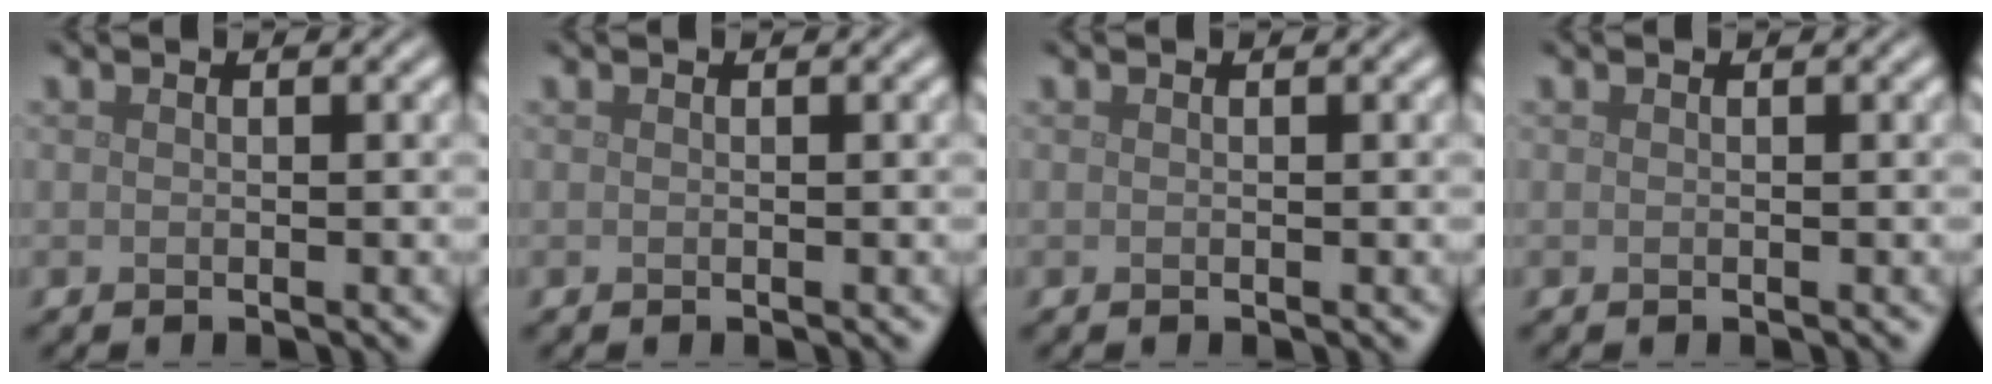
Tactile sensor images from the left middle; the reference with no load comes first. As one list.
[{"total": 0.0}, {"total": 0.0}, {"total": 0.0}]